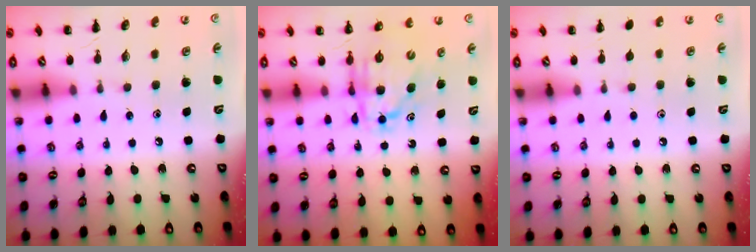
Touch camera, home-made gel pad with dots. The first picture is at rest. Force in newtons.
{"total": 6.7, "press": 6.6, "slide": 1.0}
{"total": 1.5, "press": 1.3, "slide": 0.7}